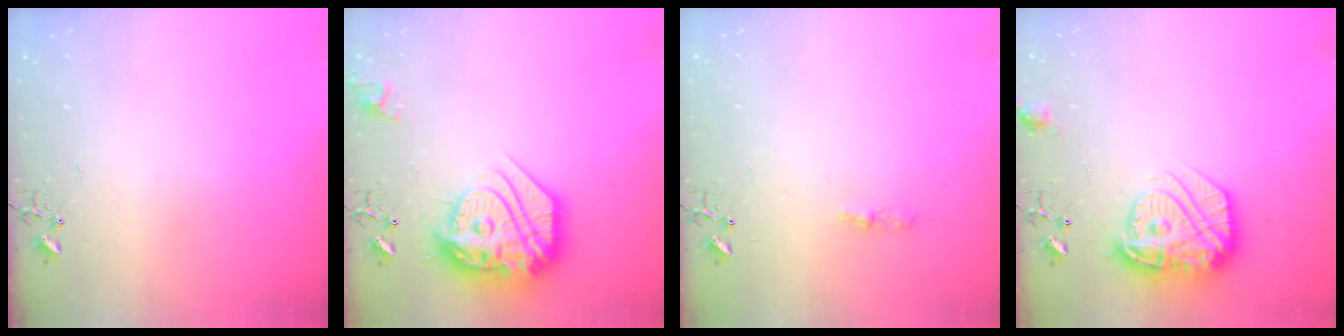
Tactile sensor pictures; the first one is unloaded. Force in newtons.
{"total": 28.2, "press": 28.0, "slide": 2.8}
{"total": 3.8, "press": 3.8, "slide": 0.5}
{"total": 18.5, "press": 18.5, "slide": 1.4}